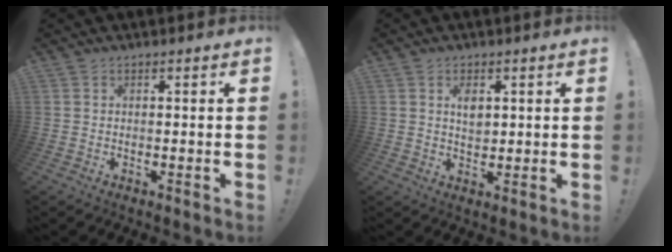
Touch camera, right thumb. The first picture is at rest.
{"total": 3.9, "force": [1.3, 2.5, 2.8], "torque": [-0.038, -0.005, 0.019]}